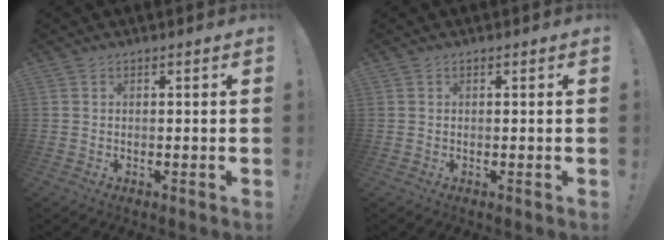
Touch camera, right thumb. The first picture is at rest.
{"total": 0.0}